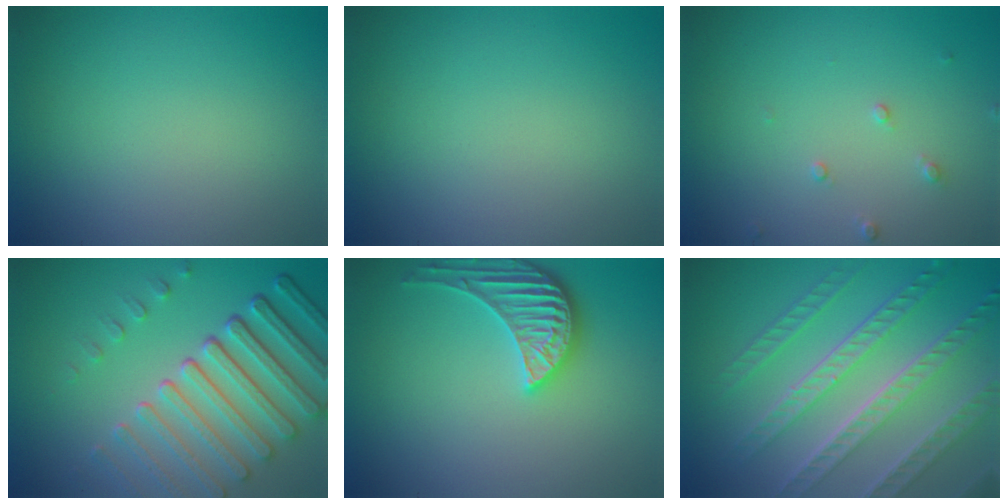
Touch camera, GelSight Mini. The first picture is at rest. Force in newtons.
{"total": 0.0}
{"total": 1.1, "press": 1.1, "slide": 0.2}
{"total": 8.0, "press": 5.8, "slide": 5.5}
{"total": 3.5, "press": 3.3, "slide": 1.0}
{"total": 8.0, "press": 5.7, "slide": 5.6}